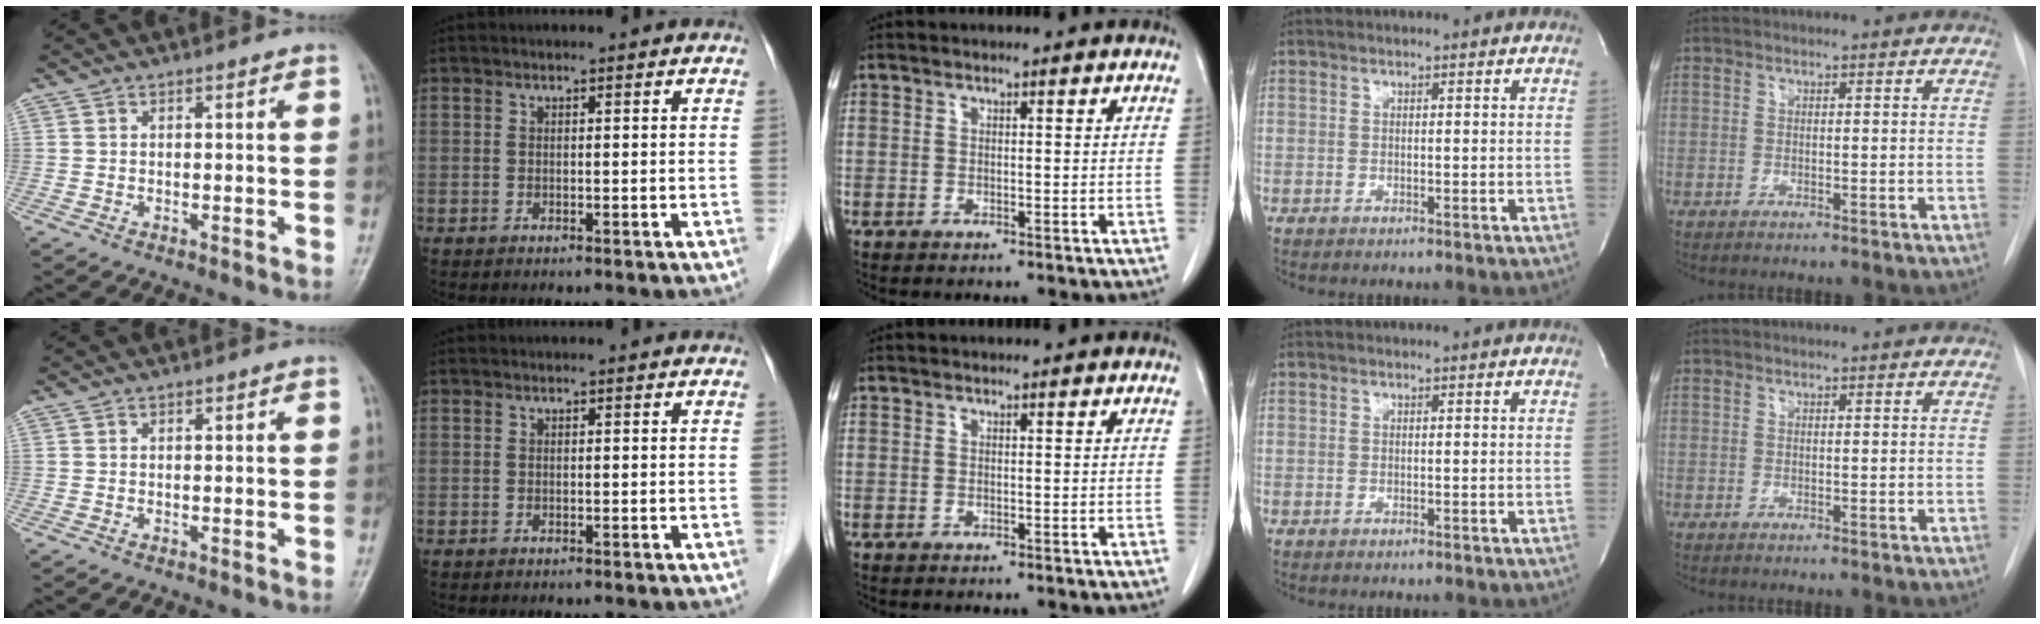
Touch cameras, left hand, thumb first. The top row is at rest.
{}